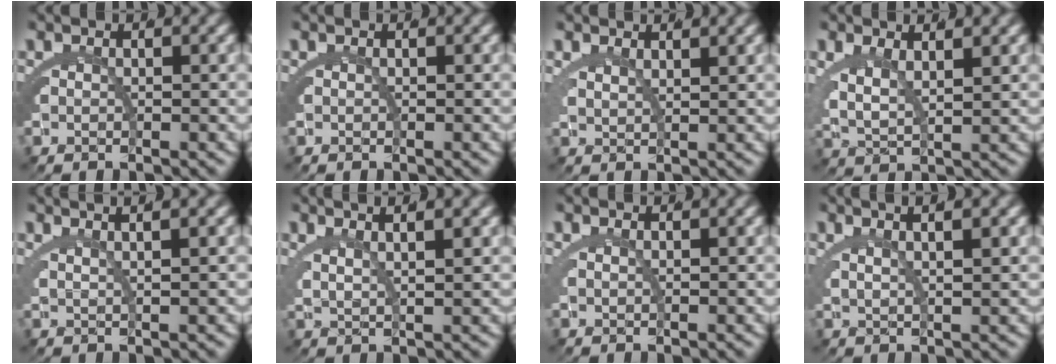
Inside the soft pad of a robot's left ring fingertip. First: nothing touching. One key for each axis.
{"total": 0.0}
{"total": 1.9, "fx": 1.8, "fy": -0.4, "fz": 0.6, "tx": -0.012, "ty": -0.008, "tz": 0.041}
{"total": 4.0, "fx": 1.6, "fy": 1.9, "fz": 3.1, "tx": -0.074, "ty": -0.011, "tz": 0.037}
{"total": 4.4, "fx": 3.3, "fy": 0.4, "fz": 2.9, "tx": -0.029, "ty": 0.019, "tz": 0.050}
{"total": 4.6, "fx": 3.2, "fy": 1.0, "fz": 3.2, "tx": -0.046, "ty": 0.009, "tz": 0.053}
{"total": 1.2, "fx": 0.9, "fy": -0.7, "fz": 0.3, "tx": -0.003, "ty": -0.002, "tz": 0.020}
{"total": 4.5, "fx": 3.0, "fy": 0.7, "fz": 3.3, "tx": -0.038, "ty": 0.015, "tz": 0.046}